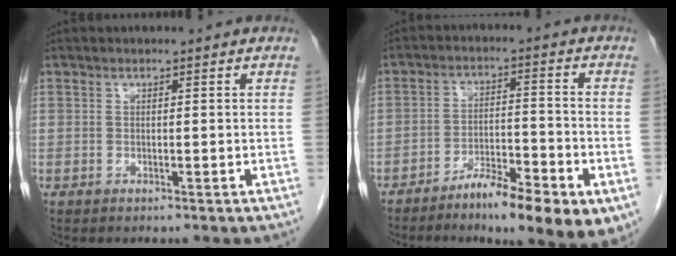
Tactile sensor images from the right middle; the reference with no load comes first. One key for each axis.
{"total": 11.4, "fx": -6.6, "fy": 2.0, "fz": 9.1, "tx": -0.135, "ty": -0.003, "tz": -0.101}